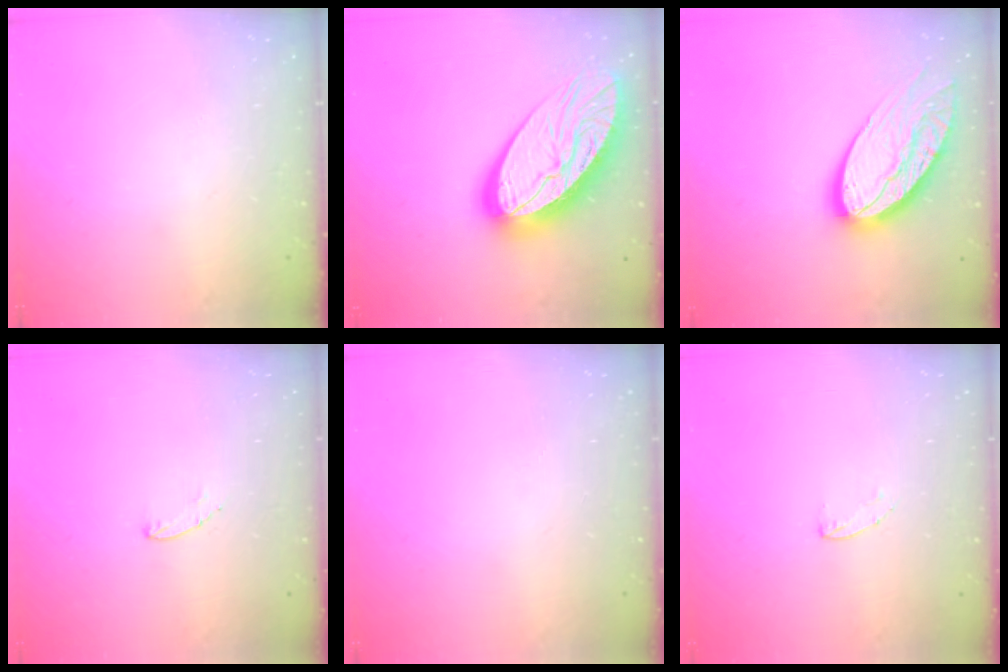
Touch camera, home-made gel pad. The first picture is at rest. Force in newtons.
{"total": 24.2, "press": 24.1, "slide": 2.4}
{"total": 19.8, "press": 19.8, "slide": 1.2}
{"total": 5.0, "press": 5.0, "slide": 0.4}
{"total": 0.0}
{"total": 3.8, "press": 3.8, "slide": 0.4}